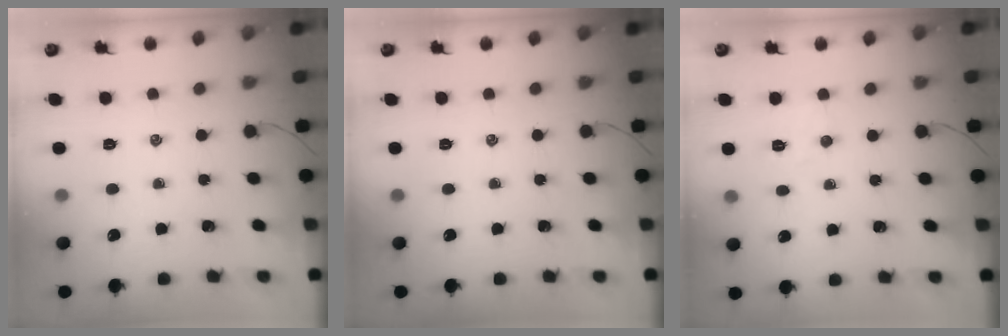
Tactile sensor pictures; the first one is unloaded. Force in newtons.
{"total": 0.0}
{"total": 4.8, "press": 4.6, "slide": 1.1}